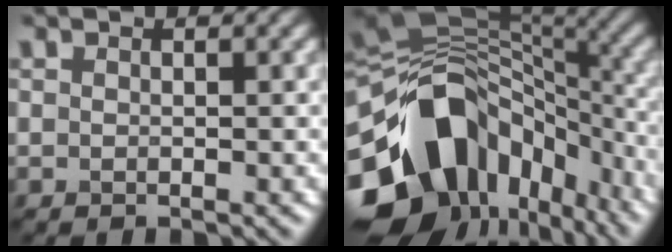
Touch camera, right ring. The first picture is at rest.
{"total": 15.8, "force": [-5.9, 11.1, 9.6], "torque": [-0.184, -0.004, -0.096]}